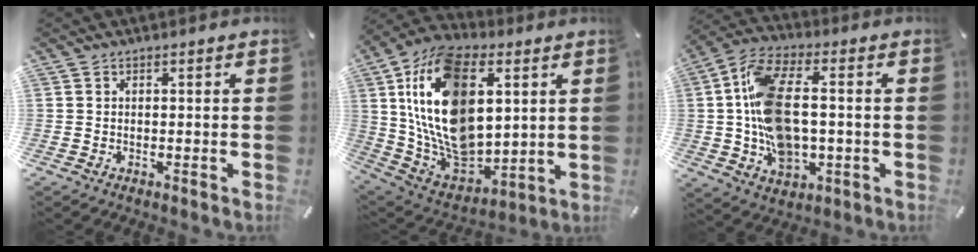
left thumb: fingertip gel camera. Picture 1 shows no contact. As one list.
[{"total": 24.1, "force": [6.0, 15.6, 17.4], "torque": [-0.364, -0.034, 0.102]}, {"total": 15.2, "force": [-0.7, 9.0, 12.2], "torque": [-0.253, 0.008, -0.005]}]